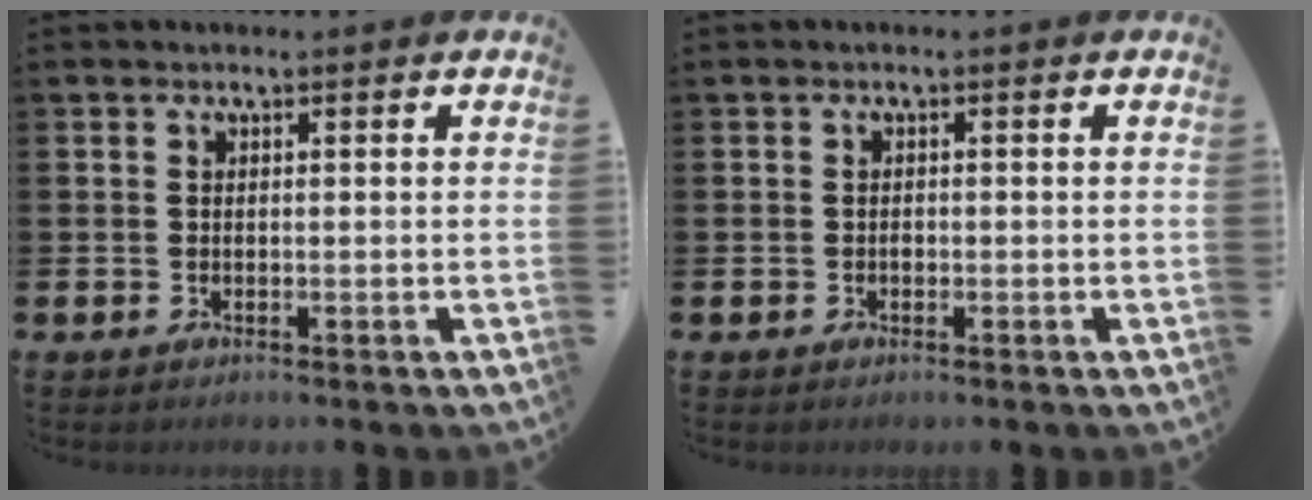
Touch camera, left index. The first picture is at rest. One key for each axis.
{"total": 0.6, "fx": -0.2, "fy": 0.4, "fz": 0.3, "tx": -0.004, "ty": 0.002, "tz": -0.005}